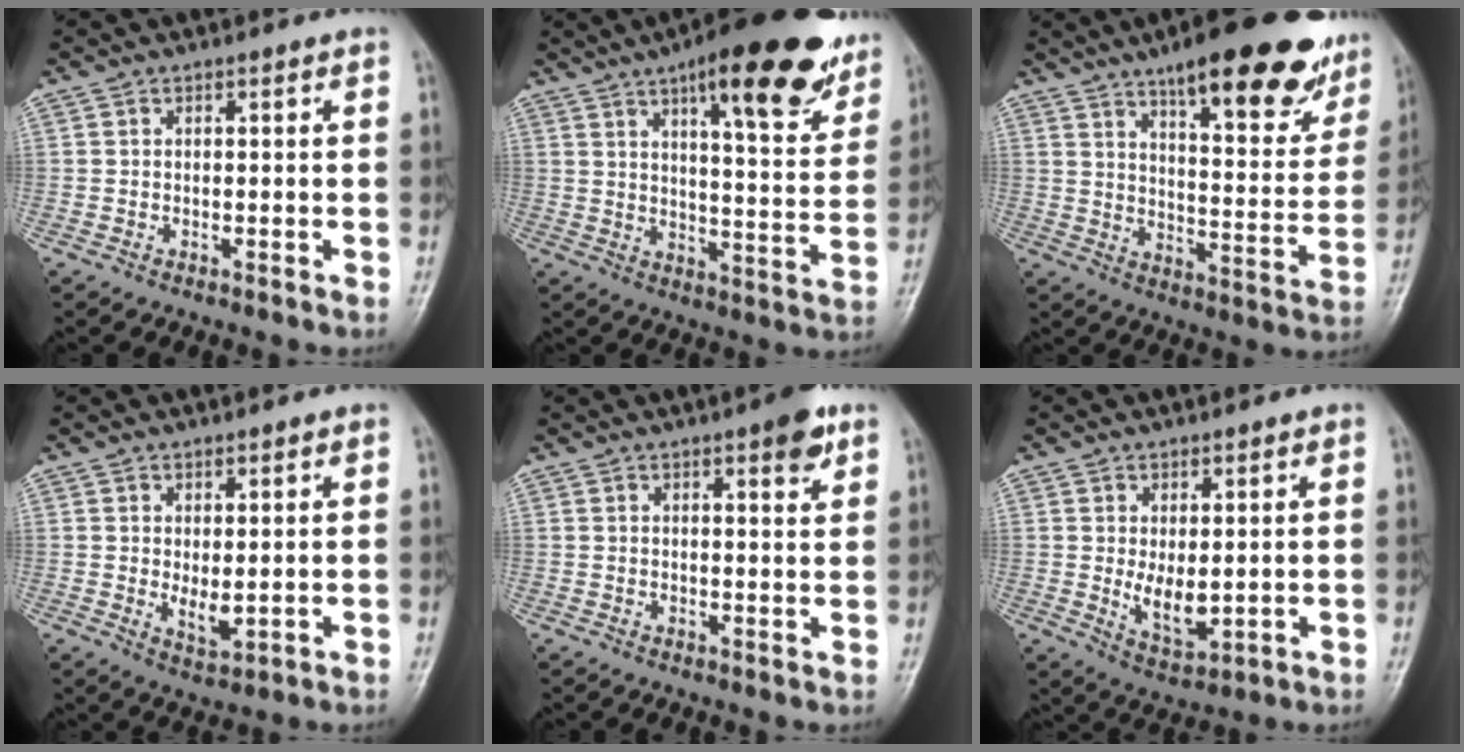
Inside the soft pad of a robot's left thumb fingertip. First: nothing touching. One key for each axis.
{"total": 21.7, "fx": 13.2, "fy": 6.2, "fz": 16.2, "tx": -0.190, "ty": -0.047, "tz": 0.184}
{"total": 24.0, "fx": 15.7, "fy": 7.2, "fz": 16.7, "tx": -0.188, "ty": -0.054, "tz": 0.219}
{"total": 3.8, "fx": 0.4, "fy": 1.6, "fz": 3.4, "tx": -0.053, "ty": -0.015, "tz": 0.015}
{"total": 4.8, "fx": 2.9, "fy": 1.2, "fz": 3.6, "tx": -0.041, "ty": -0.013, "tz": 0.034}
{"total": 6.2, "fx": 0.4, "fy": 3.1, "fz": 5.4, "tx": -0.079, "ty": -0.019, "tz": 0.021}